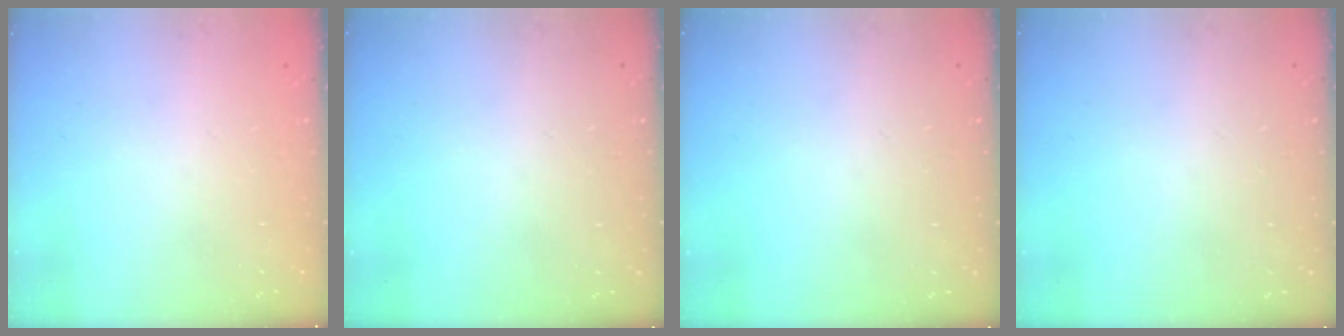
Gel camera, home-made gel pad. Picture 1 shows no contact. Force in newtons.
{"total": 0.0}
{"total": 0.0}
{"total": 0.0}